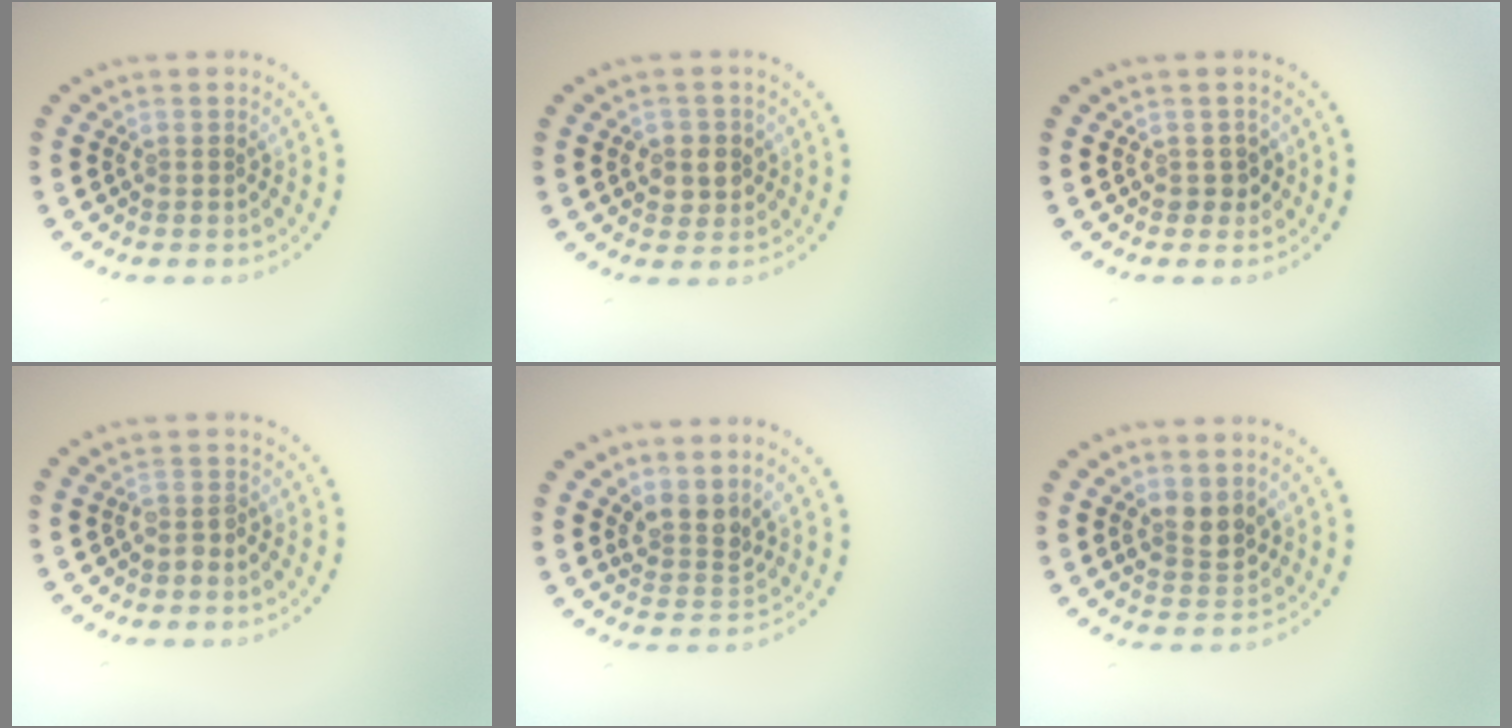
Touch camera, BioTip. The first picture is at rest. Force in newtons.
{"total": 2.5, "press": 2.4, "slide": 0.7}
{"total": 1.2, "press": 1.0, "slide": 0.6}
{"total": 1.3, "press": 1.0, "slide": 0.9}
{"total": 2.7, "press": 2.0, "slide": 1.8}
{"total": 2.6, "press": 2.5, "slide": 0.9}